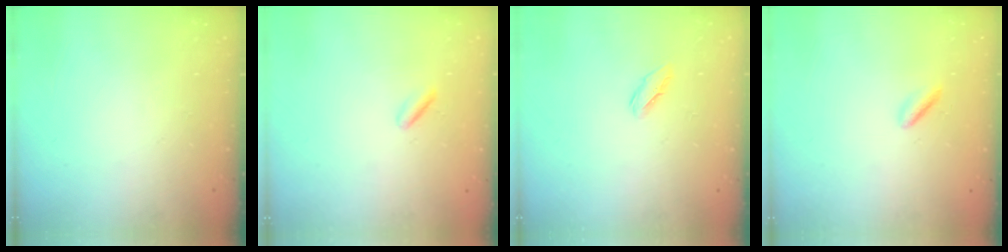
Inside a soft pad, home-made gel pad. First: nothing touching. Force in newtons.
{"total": 1.1, "press": 0.9, "slide": 0.7}
{"total": 2.2, "press": 2.1, "slide": 0.7}
{"total": 1.5, "press": 1.3, "slide": 0.7}